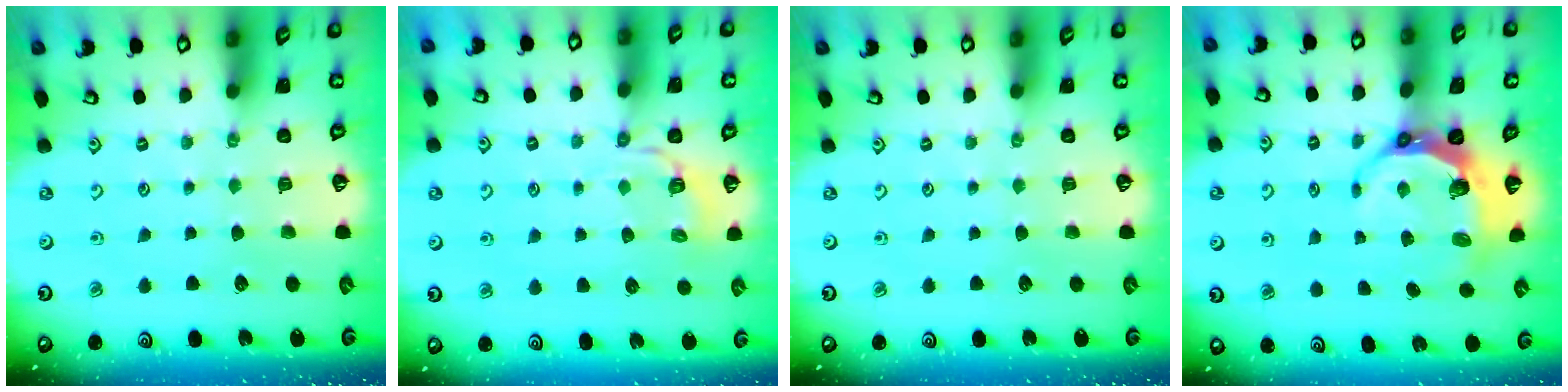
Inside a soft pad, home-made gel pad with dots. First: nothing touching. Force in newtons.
{"total": 3.4, "press": 2.9, "slide": 1.8}
{"total": 0.0}
{"total": 8.1, "press": 7.0, "slide": 4.1}